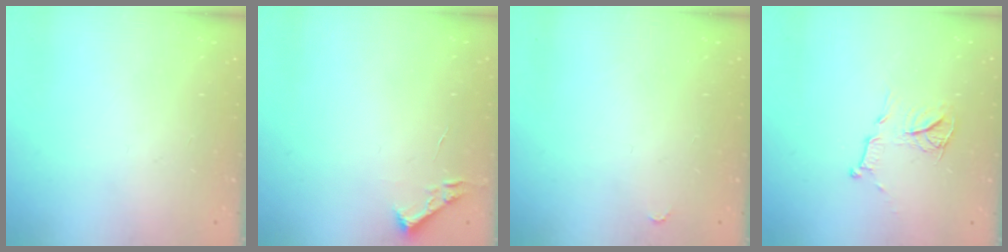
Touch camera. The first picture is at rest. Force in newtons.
{"total": 2.7, "press": 2.7, "slide": 0.4}
{"total": 2.8, "press": 2.8, "slide": 0.4}
{"total": 11.0, "press": 10.9, "slide": 0.4}